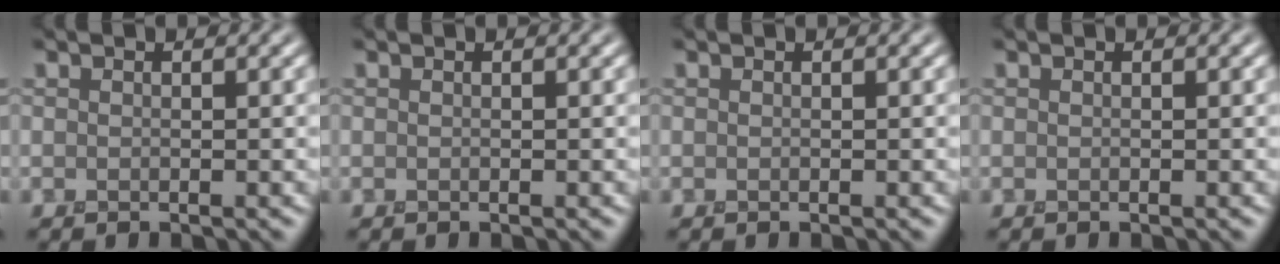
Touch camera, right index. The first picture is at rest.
{"total": 0.0}
{"total": 0.0}
{"total": 0.0}